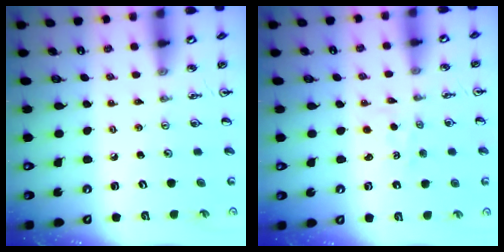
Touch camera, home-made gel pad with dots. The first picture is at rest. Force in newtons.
{"total": 1.5, "press": 1.4, "slide": 0.3}